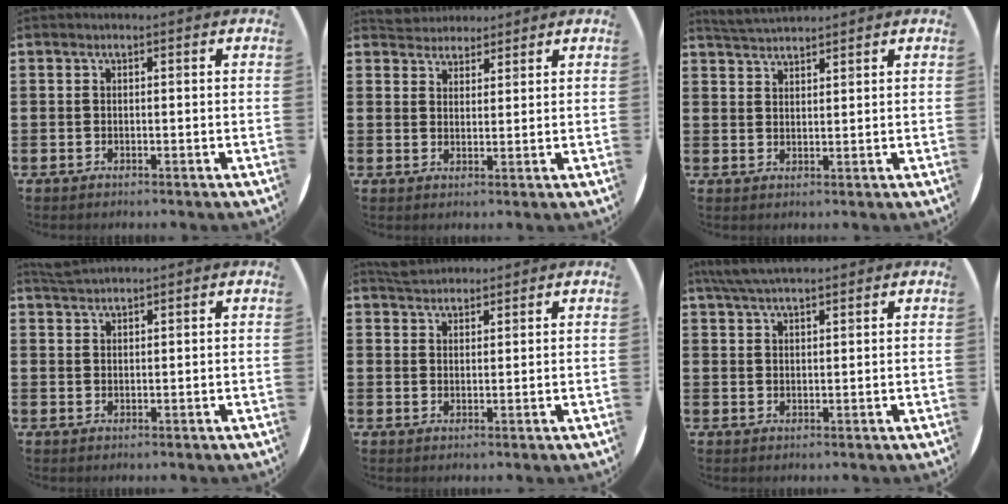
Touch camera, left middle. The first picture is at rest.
{"total": 3.2, "force": [3.1, 0.9, -0.2], "torque": [-0.005, -0.004, 0.059]}
{"total": 3.0, "force": [3.0, 0.1, 0.2], "torque": [-0.011, -0.004, 0.058]}
{"total": 2.0, "force": [2.0, 0.2, 0.3], "torque": [-0.010, 0.003, 0.038]}
{"total": 2.8, "force": [2.7, 0.8, 0.2], "torque": [-0.010, 0.000, 0.053]}
{"total": 4.4, "force": [3.9, 0.8, 2.0], "torque": [-0.048, -0.002, 0.073]}